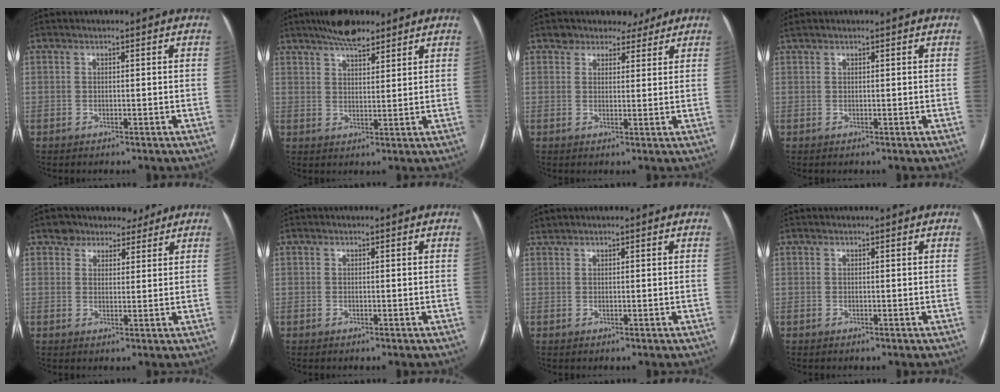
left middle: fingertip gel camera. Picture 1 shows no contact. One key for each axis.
{"total": 6.5, "fx": 5.1, "fy": 1.9, "fz": 3.4, "tx": -0.059, "ty": 0.012, "tz": 0.087}
{"total": 4.3, "fx": 3.5, "fy": 2.4, "fz": 0.2, "tx": 0.008, "ty": 0.007, "tz": 0.043}
{"total": 0.6, "fx": 0.5, "fy": 0.0, "fz": 0.1, "tx": -0.011, "ty": 0.017, "tz": 0.017}
{"total": 5.2, "fx": 4.2, "fy": 3.1, "fz": 0.6, "tx": -0.002, "ty": 0.011, "tz": 0.059}
{"total": 0.0}
{"total": 0.7, "fx": 0.7, "fy": 0.1, "fz": -0.1, "tx": -0.005, "ty": 0.010, "tz": 0.018}
{"total": 0.6, "fx": 0.6, "fy": 0.0, "fz": 0.1, "tx": -0.002, "ty": 0.012, "tz": 0.009}